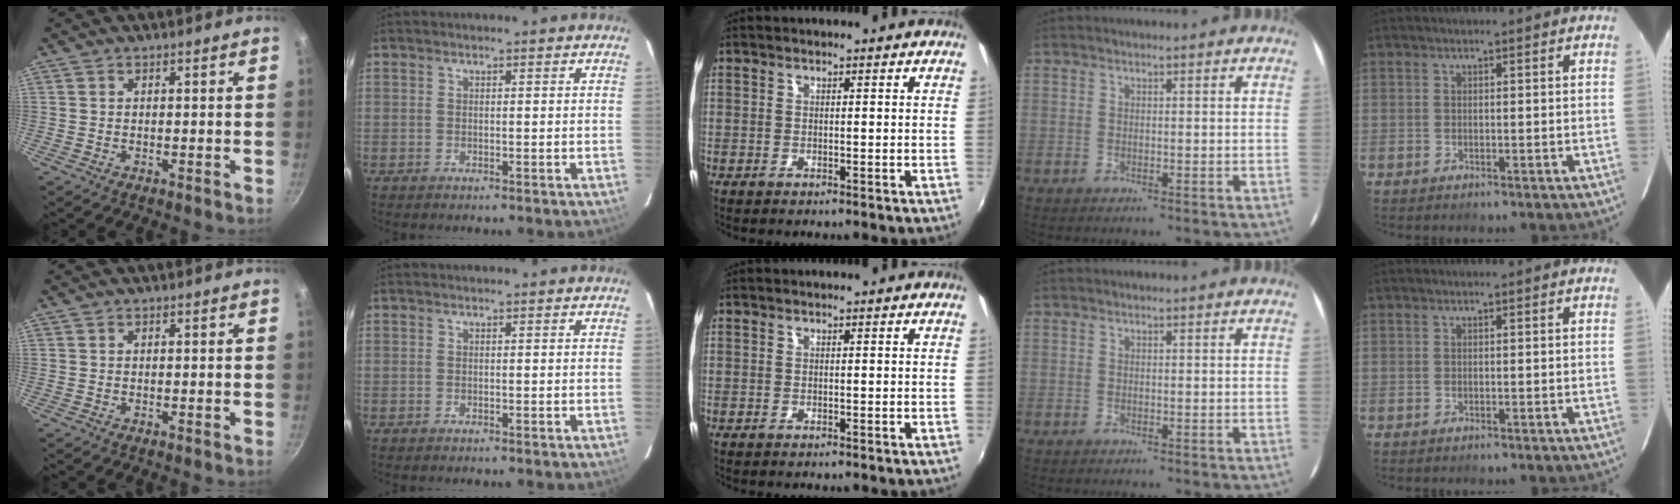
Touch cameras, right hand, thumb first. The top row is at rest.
{}